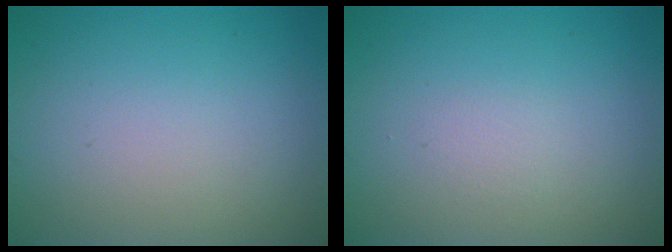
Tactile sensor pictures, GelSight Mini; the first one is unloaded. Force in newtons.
{"total": 0.6, "press": 0.6, "slide": 0.0}